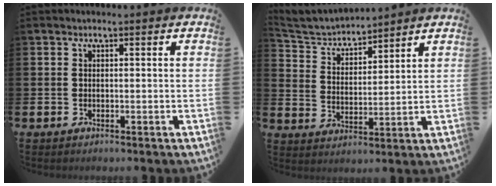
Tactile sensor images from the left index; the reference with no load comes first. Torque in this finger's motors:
{"motor_torque": [-0.21, -0.23, -0.67, -0.07]}